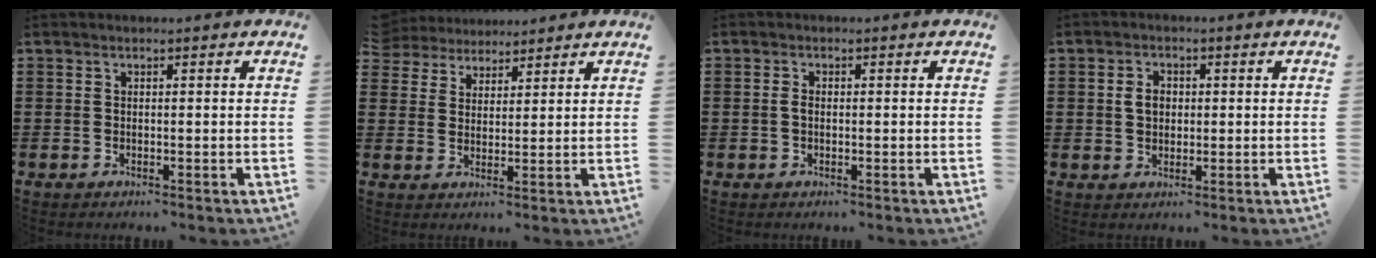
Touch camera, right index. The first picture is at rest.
{"total": 3.9, "force": [3.5, 1.5, -0.5], "torque": [-0.008, -0.004, 0.069]}
{"total": 0.7, "force": [0.2, 0.4, 0.5], "torque": [-0.012, 0.001, 0.003]}
{"total": 2.8, "force": [0.3, 2.1, 1.9], "torque": [-0.041, 0.010, 0.005]}